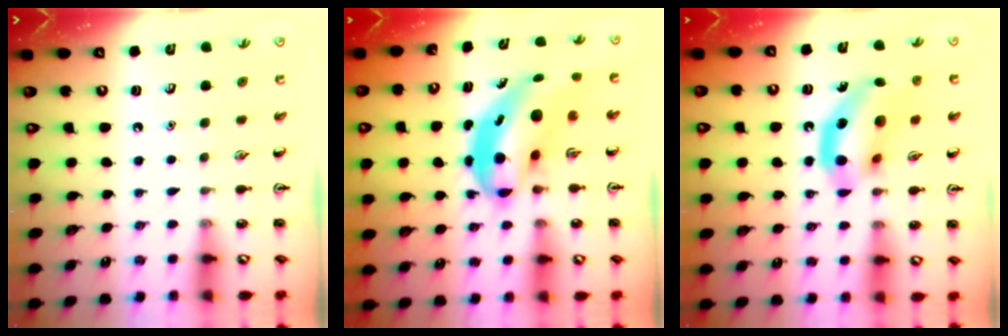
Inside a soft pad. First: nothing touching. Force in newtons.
{"total": 7.9, "press": 7.7, "slide": 1.6}
{"total": 12.2, "press": 11.7, "slide": 3.4}